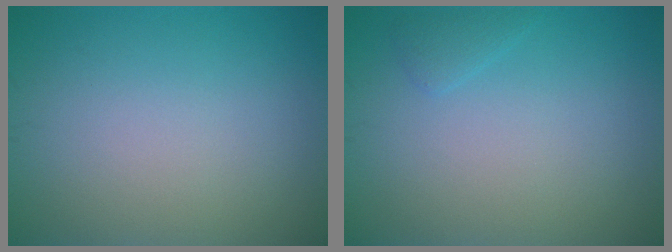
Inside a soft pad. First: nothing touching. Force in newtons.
{"total": 0.9, "press": 0.9, "slide": 0.1}